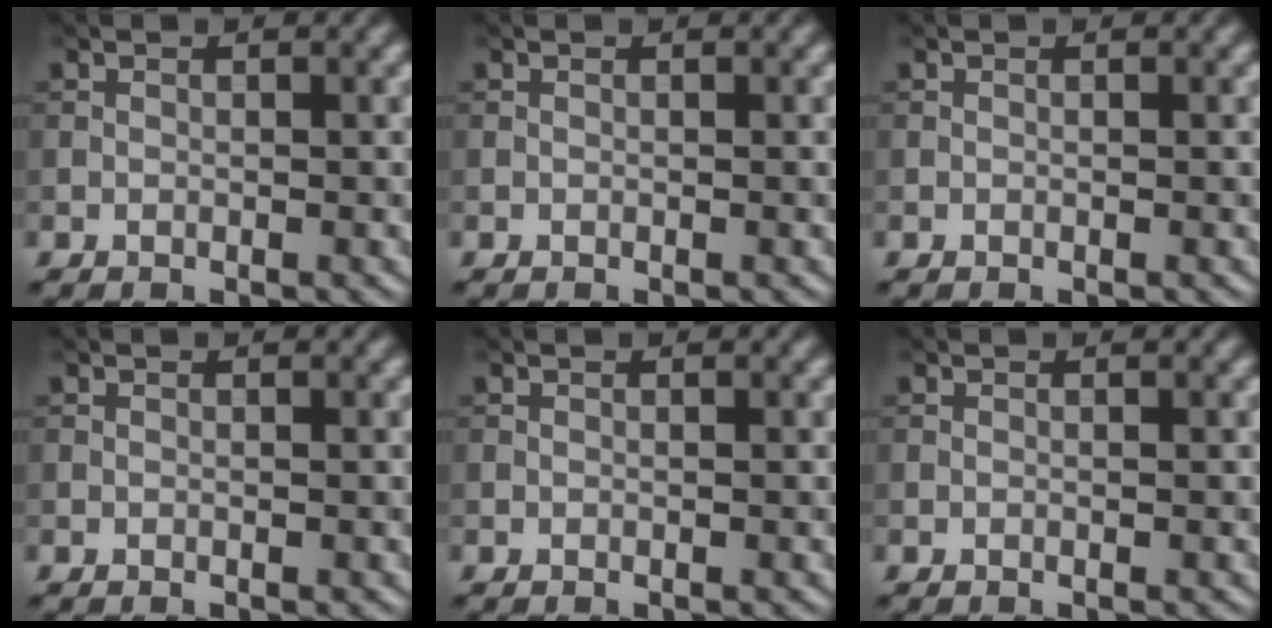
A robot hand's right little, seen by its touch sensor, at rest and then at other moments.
{"total": 0.0}
{"total": 0.0}
{"total": 0.0}
{"total": 0.0}
{"total": 0.0}